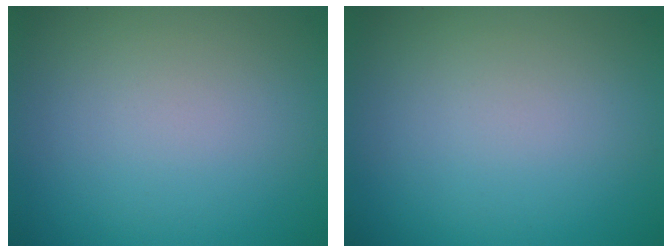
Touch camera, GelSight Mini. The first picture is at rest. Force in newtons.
{"total": 0.0}